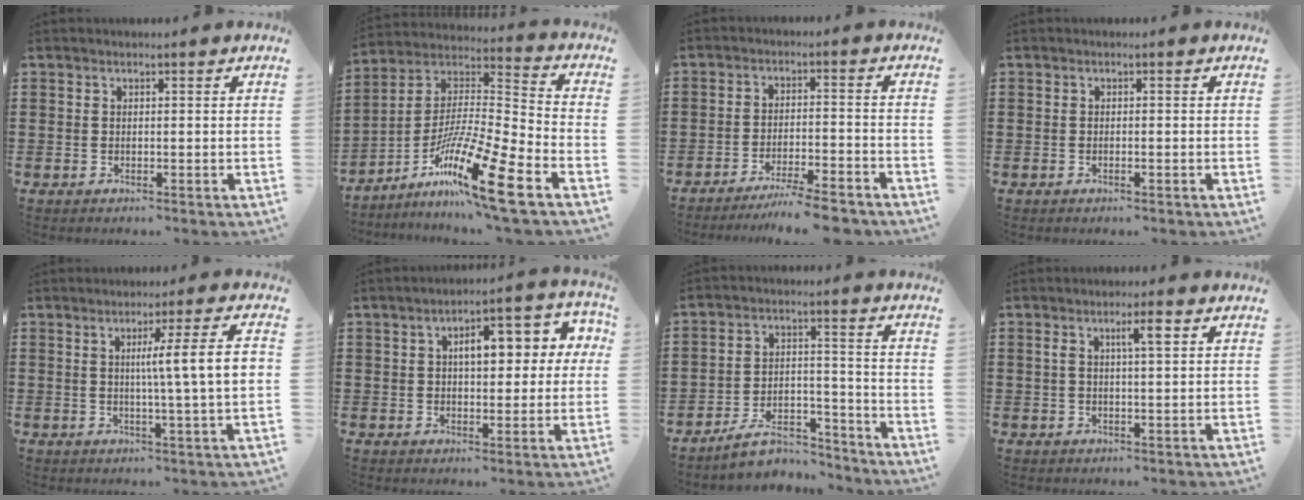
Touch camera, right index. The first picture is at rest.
{"total": 16.3, "force": [-10.3, 1.2, 12.6], "torque": [-0.233, 0.015, -0.186]}
{"total": 5.5, "force": [-4.9, -0.2, 2.4], "torque": [-0.048, -0.012, -0.096]}
{"total": 0.5, "force": [-0.2, 0.1, 0.4], "torque": [-0.008, -0.002, -0.004]}
{"total": 8.2, "force": [0.7, -0.4, 8.1], "torque": [-0.141, -0.007, 0.002]}
{"total": 7.4, "force": [1.6, 3.5, 6.3], "torque": [-0.096, -0.001, 0.016]}
{"total": 8.0, "force": [-7.0, 2.6, 2.9], "torque": [-0.048, 0.022, -0.132]}
{"total": 3.7, "force": [1.2, 0.7, 3.4], "torque": [-0.062, 0.004, 0.015]}